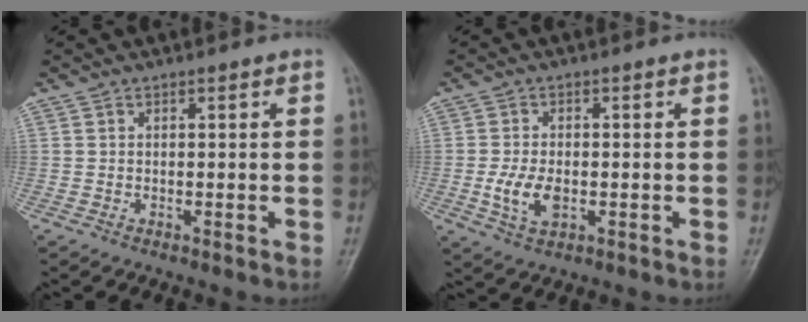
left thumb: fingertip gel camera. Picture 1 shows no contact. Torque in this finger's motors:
{"motor_torque": [-0.13, 0.33, 0.60, -0.21, 0.08]}